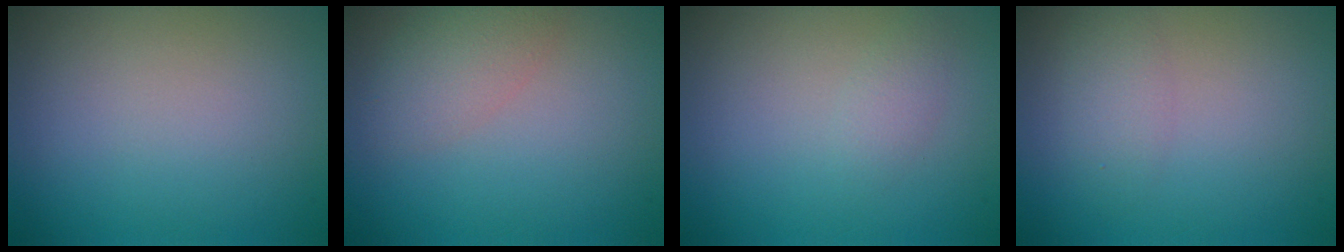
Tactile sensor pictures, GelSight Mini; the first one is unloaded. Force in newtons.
{"total": 2.7, "press": 2.7, "slide": 0.2}
{"total": 1.1, "press": 1.1, "slide": 0.0}
{"total": 1.7, "press": 1.7, "slide": 0.1}